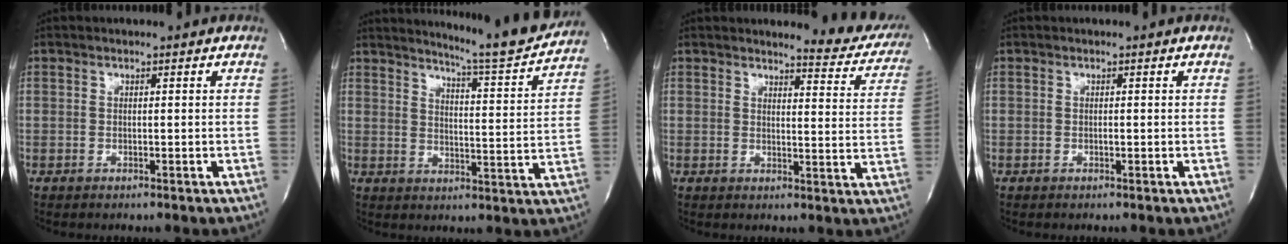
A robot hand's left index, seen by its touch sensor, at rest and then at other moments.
{"total": 13.7, "force": [13.0, -1.1, 3.9], "torque": [-0.067, -0.052, 0.167]}
{"total": 9.5, "force": [9.2, 1.6, 2.0], "torque": [-0.003, -0.046, 0.081]}
{"total": 0.0}